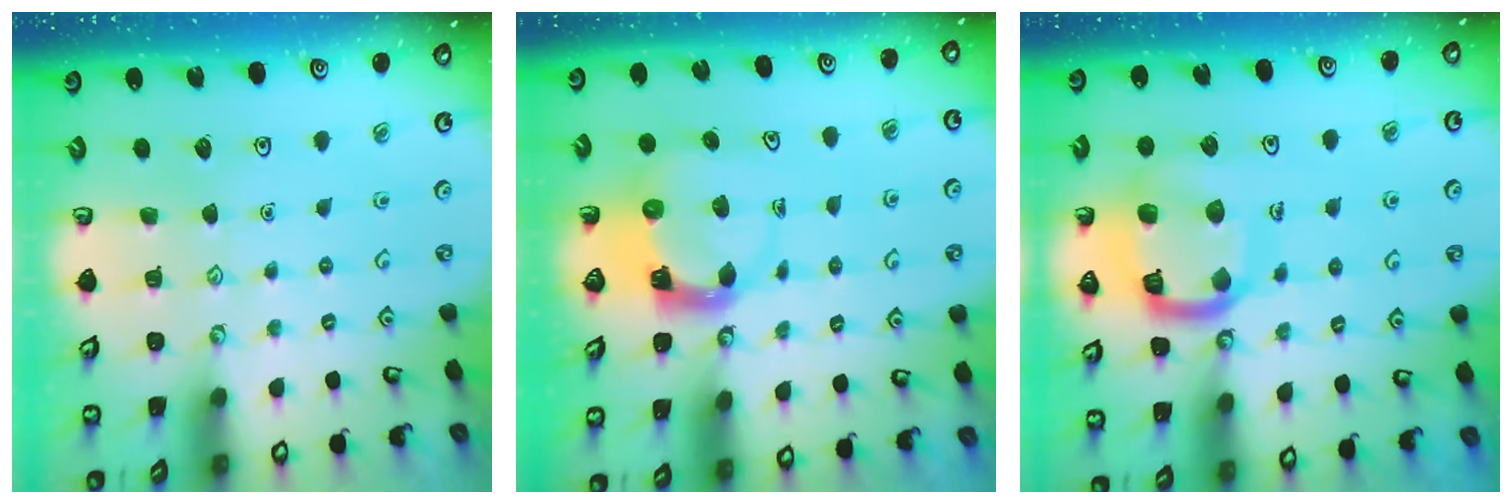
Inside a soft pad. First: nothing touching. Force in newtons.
{"total": 3.9, "press": 3.9, "slide": 0.6}
{"total": 16.5, "press": 16.4, "slide": 1.8}